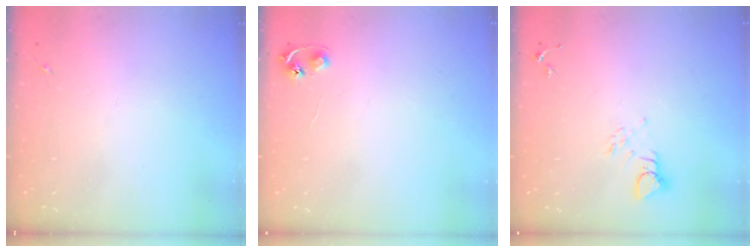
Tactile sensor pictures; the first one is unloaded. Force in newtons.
{"total": 4.8, "press": 4.7, "slide": 0.5}
{"total": 4.1, "press": 4.1, "slide": 0.4}